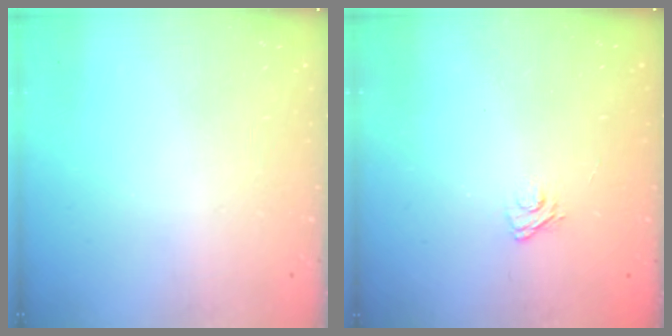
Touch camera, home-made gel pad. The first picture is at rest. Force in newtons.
{"total": 2.9, "press": 2.6, "slide": 1.2}